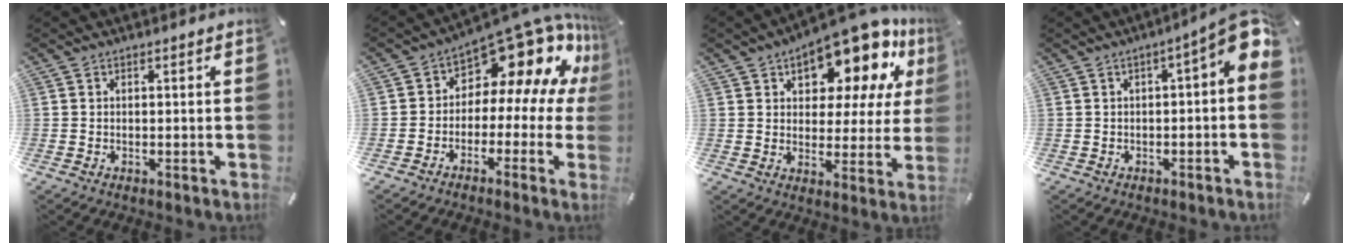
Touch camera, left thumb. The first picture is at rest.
{"total": 15.5, "force": [9.0, 8.0, 9.8], "torque": [-0.142, -0.078, 0.151]}
{"total": 15.8, "force": [12.1, 6.8, 7.5], "torque": [-0.118, -0.098, 0.206]}
{"total": 7.4, "force": [0.8, 2.5, 6.9], "torque": [-0.093, -0.018, 0.011]}